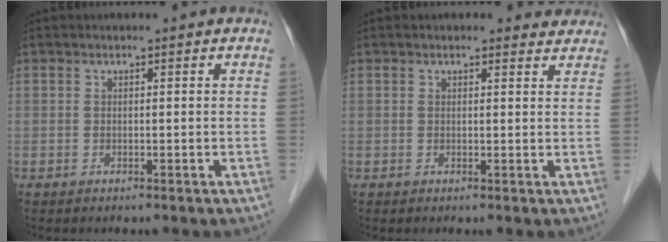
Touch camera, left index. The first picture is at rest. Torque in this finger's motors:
{"motor_torque": [0.75, -0.84, 0.19, 0.00]}